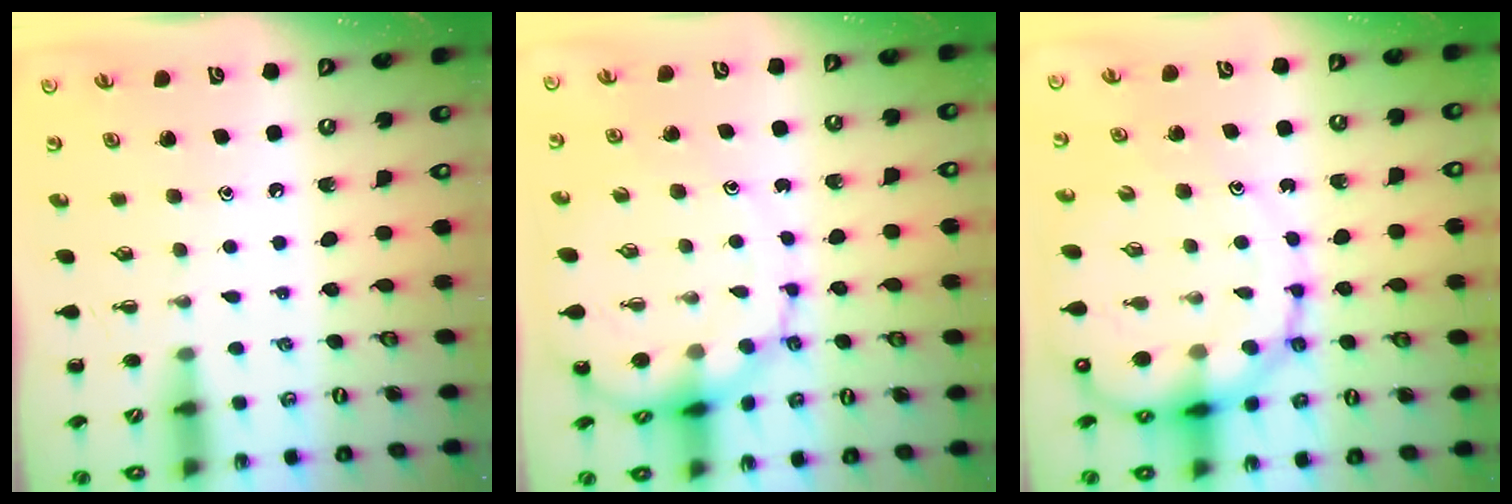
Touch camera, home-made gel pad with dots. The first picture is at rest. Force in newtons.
{"total": 11.9, "press": 11.6, "slide": 2.5}
{"total": 18.1, "press": 17.5, "slide": 4.5}